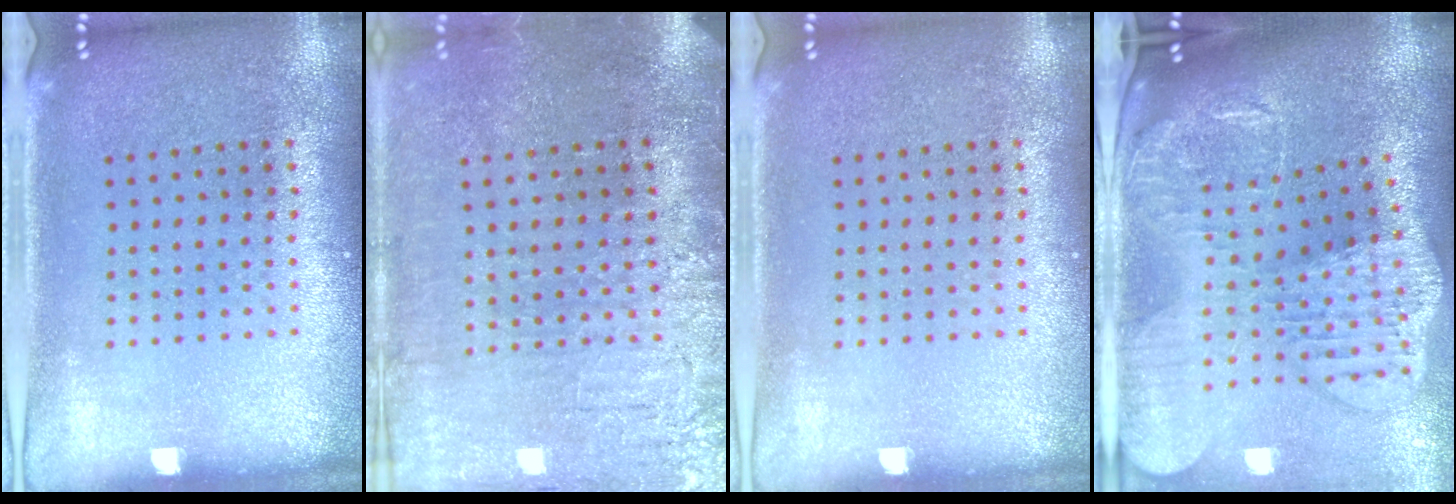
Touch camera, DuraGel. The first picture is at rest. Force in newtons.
{"total": 3.9, "press": 3.6, "slide": 1.5}
{"total": 0.0}
{"total": 3.8, "press": 2.9, "slide": 2.4}